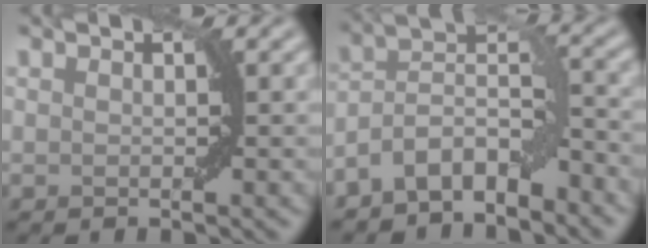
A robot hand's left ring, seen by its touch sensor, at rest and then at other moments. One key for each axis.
{"total": 6.6, "fx": -4.5, "fy": 3.0, "fz": 3.8, "tx": -0.054, "ty": 0.009, "tz": -0.092}